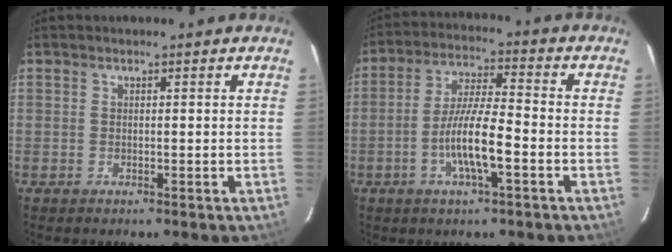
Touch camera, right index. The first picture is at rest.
{"total": 9.6, "force": [-3.6, 1.4, 8.8], "torque": [-0.172, -0.002, -0.067]}